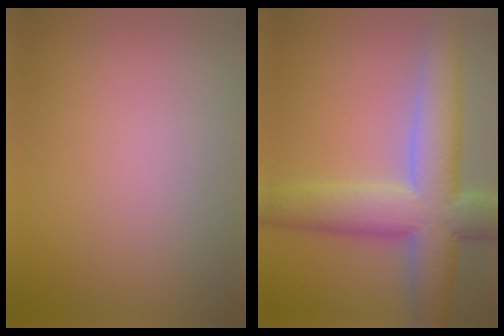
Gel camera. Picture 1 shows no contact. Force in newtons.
{"total": 9.3, "press": 9.3, "slide": 0.7}